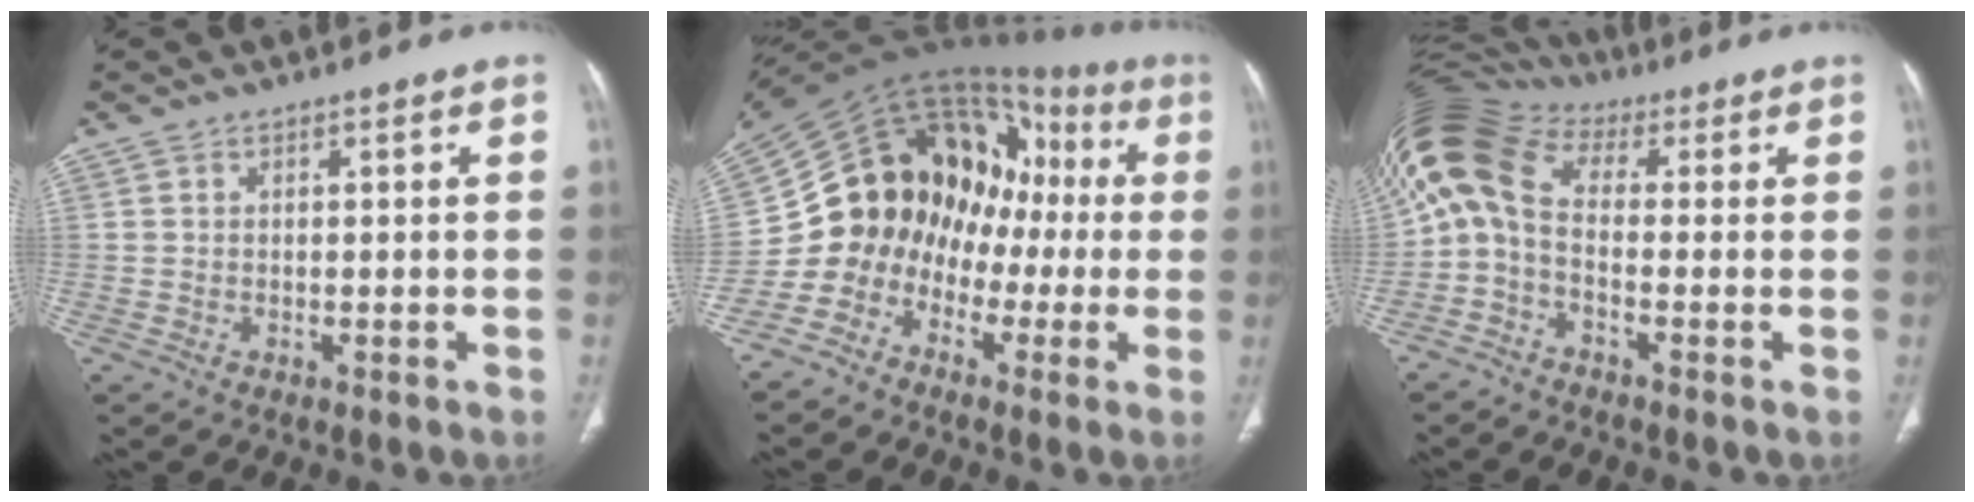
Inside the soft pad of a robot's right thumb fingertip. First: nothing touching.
{"total": 17.9, "force": [-4.3, 14.5, 9.5], "torque": [-0.109, 0.107, -0.078]}
{"total": 11.4, "force": [0.0, 7.2, 8.8], "torque": [-0.182, 0.054, -0.014]}